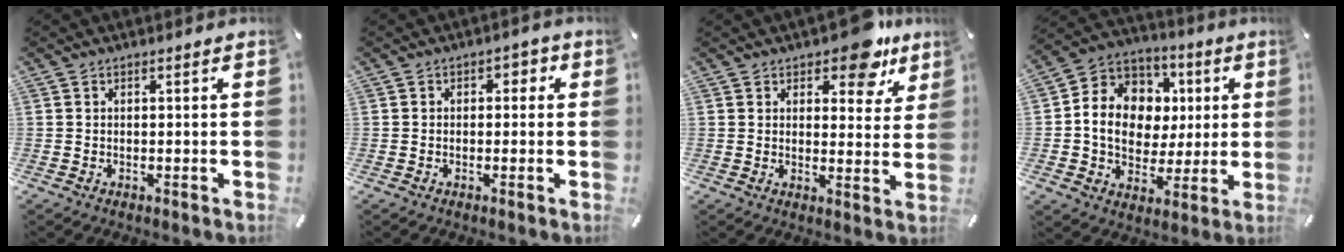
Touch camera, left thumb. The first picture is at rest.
{"total": 2.1, "force": [-0.7, 1.6, 1.2], "torque": [-0.015, 0.010, -0.019]}
{"total": 10.6, "force": [7.7, 4.9, 5.3], "torque": [-0.046, -0.053, 0.130]}
{"total": 12.8, "force": [0.5, 11.6, 5.5], "torque": [-0.114, -0.003, 0.016]}